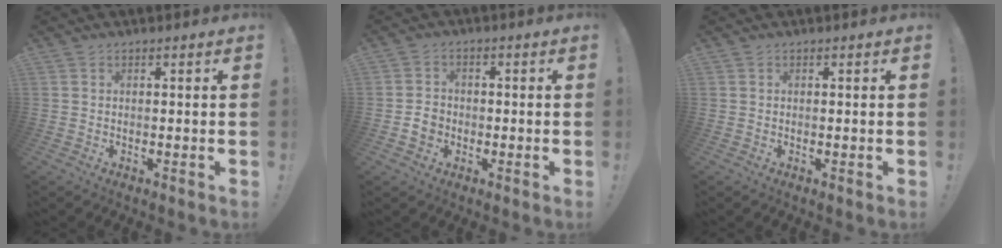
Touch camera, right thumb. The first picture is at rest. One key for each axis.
{"total": 4.8, "fx": -1.6, "fy": 4.0, "fz": 2.1, "tx": -0.035, "ty": 0.009, "tz": -0.027}
{"total": 0.0}